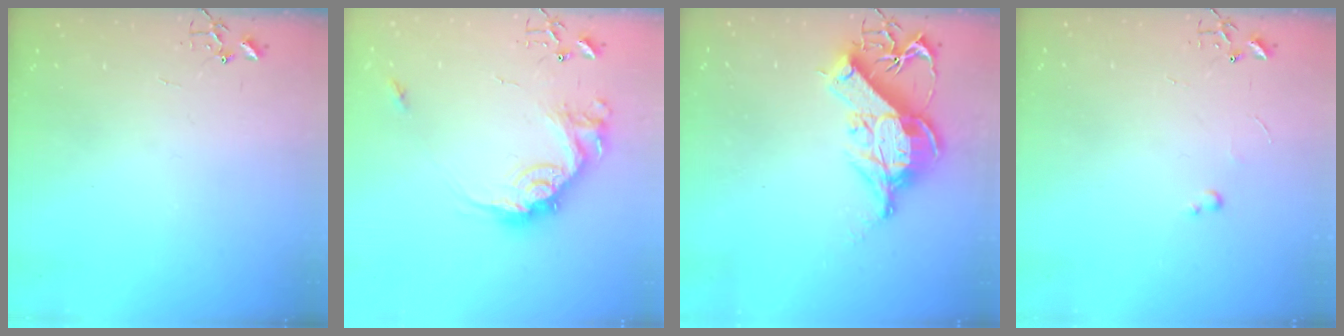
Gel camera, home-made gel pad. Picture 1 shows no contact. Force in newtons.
{"total": 16.6, "press": 16.6, "slide": 0.9}
{"total": 13.7, "press": 13.5, "slide": 2.2}
{"total": 2.6, "press": 2.6, "slide": 0.4}